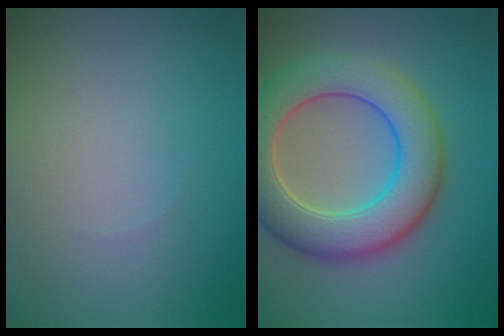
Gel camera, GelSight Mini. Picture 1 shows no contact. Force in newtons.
{"total": 8.6, "press": 8.6, "slide": 0.5}